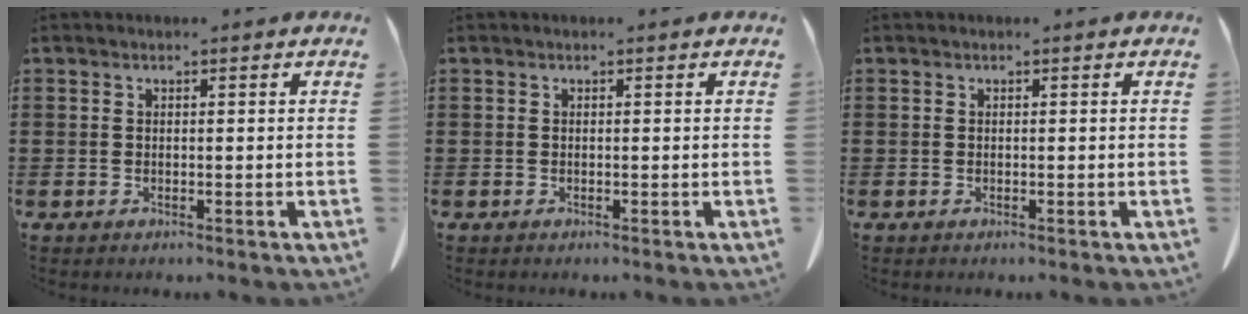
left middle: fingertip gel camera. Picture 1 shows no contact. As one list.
[{"total": 0.0}, {"total": 0.0}]